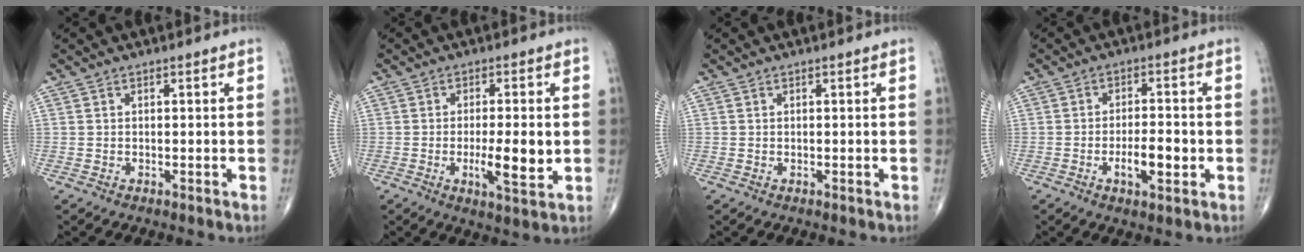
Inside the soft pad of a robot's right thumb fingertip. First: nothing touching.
{"total": 7.6, "force": [-0.9, 2.0, 7.3], "torque": [-0.116, -0.013, -0.014]}
{"total": 0.0}
{"total": 6.5, "force": [-1.8, 2.4, 5.7], "torque": [-0.090, 0.008, -0.028]}